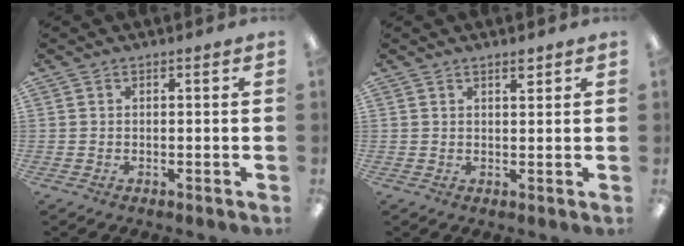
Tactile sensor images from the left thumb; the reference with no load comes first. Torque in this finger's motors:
{"motor_torque": [-0.03, 0.01, -0.16, -0.16, 0.03]}